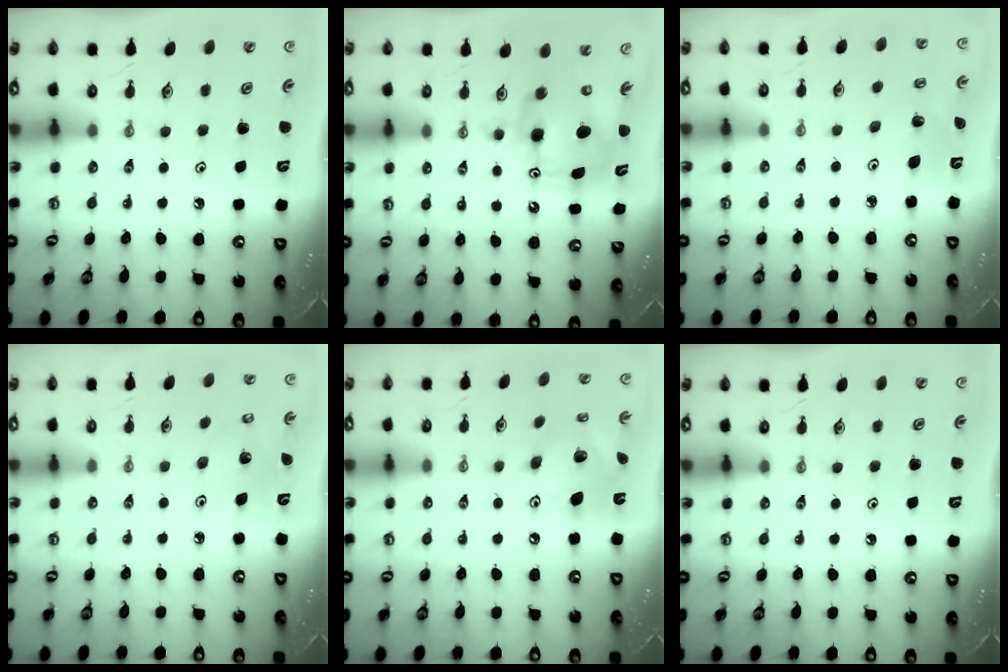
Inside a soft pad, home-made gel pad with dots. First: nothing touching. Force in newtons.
{"total": 9.2, "press": 9.0, "slide": 2.1}
{"total": 2.8, "press": 2.4, "slide": 1.5}
{"total": 2.9, "press": 2.9, "slide": 0.2}
{"total": 13.5, "press": 13.4, "slide": 1.2}
{"total": 0.0}